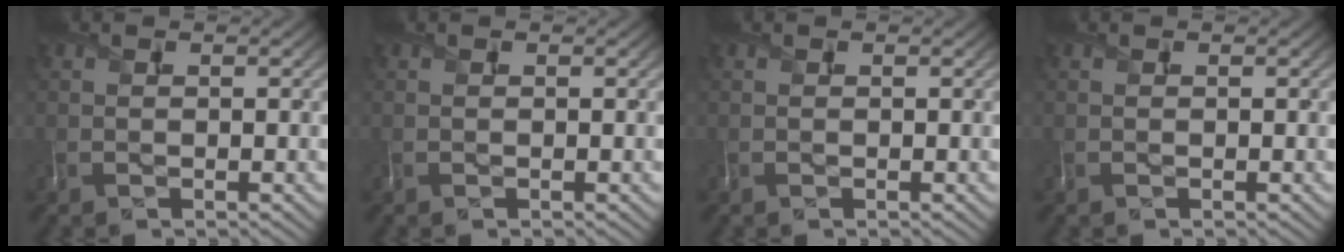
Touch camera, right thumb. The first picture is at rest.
{"total": 0.0}
{"total": 0.0}
{"total": 0.0}